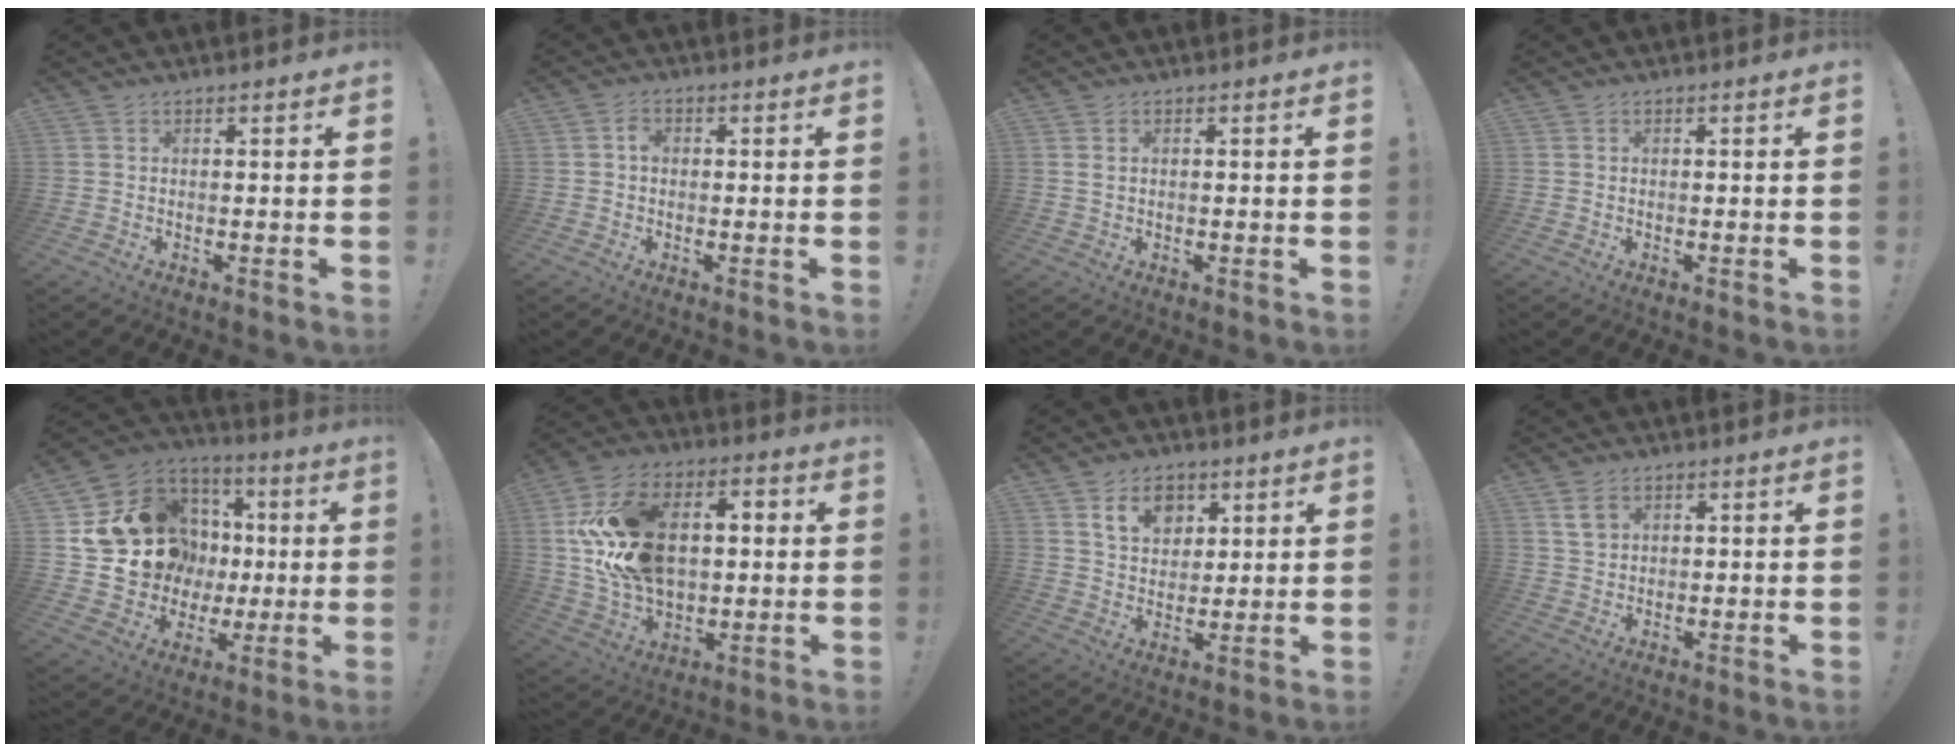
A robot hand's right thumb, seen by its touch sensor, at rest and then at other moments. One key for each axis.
{"total": 2.1, "fx": -0.2, "fy": 1.6, "fz": 1.3, "tx": -0.018, "ty": 0.004, "tz": -0.007}
{"total": 1.3, "fx": 0.8, "fy": 0.6, "fz": 0.8, "tx": -0.017, "ty": 0.005, "tz": 0.014}
{"total": 0.0}
{"total": 19.2, "fx": 4.3, "fy": 16.6, "fz": 8.7, "tx": -0.136, "ty": -0.018, "tz": 0.129}
{"total": 23.5, "fx": 3.0, "fy": 16.4, "fz": 16.6, "tx": -0.277, "ty": 0.008, "tz": 0.064}
{"total": 9.7, "fx": 5.2, "fy": 7.0, "fz": 4.1, "tx": -0.059, "ty": -0.019, "tz": 0.098}
{"total": 4.2, "fx": 2.2, "fy": 3.0, "fz": 1.8, "tx": -0.019, "ty": -0.001, "tz": 0.039}